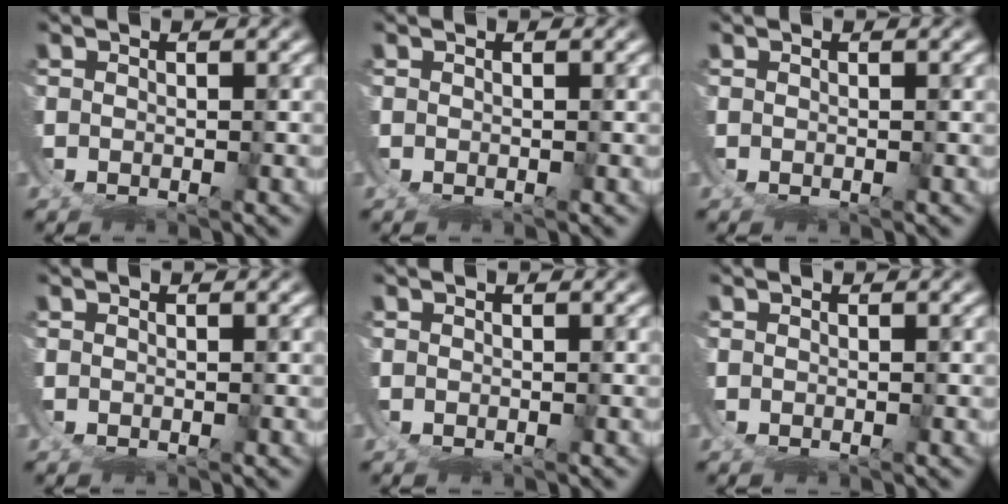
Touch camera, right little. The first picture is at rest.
{"total": 0.0}
{"total": 0.0}
{"total": 0.0}
{"total": 0.0}
{"total": 0.0}